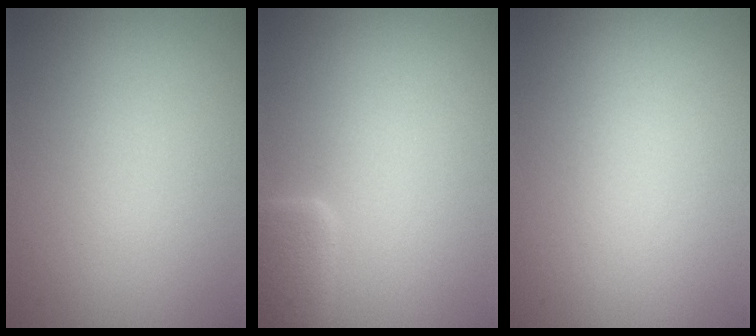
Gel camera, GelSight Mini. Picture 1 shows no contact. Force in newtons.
{"total": 2.5, "press": 2.5, "slide": 0.2}
{"total": 0.0}